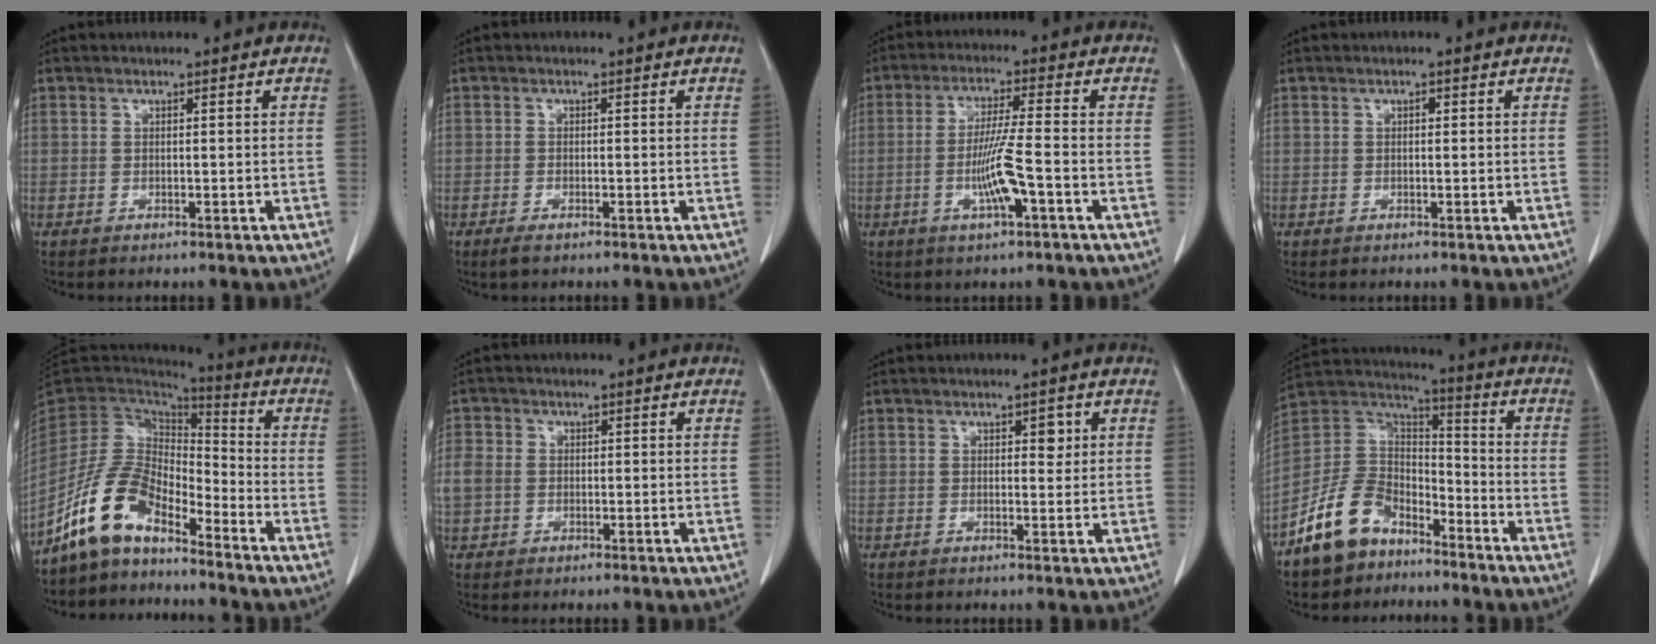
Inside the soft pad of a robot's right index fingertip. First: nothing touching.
{"total": 1.4, "force": [-1.0, 0.3, 0.9], "torque": [-0.022, -0.003, -0.016]}
{"total": 7.2, "force": [-2.2, -0.1, 6.9], "torque": [-0.133, -0.004, -0.041]}
{"total": 0.5, "force": [0.2, 0.3, 0.4], "torque": [-0.006, 0.002, 0.001]}
{"total": 10.9, "force": [-8.2, 4.2, 5.8], "torque": [-0.130, 0.023, -0.164]}
{"total": 3.9, "force": [-0.2, 3.4, 1.8], "torque": [-0.051, 0.013, -0.002]}
{"total": 2.0, "force": [0.8, 1.1, 1.5], "torque": [-0.016, 0.000, 0.011]}
{"total": 12.0, "force": [-8.2, 7.2, 5.0], "torque": [-0.117, 0.033, -0.162]}